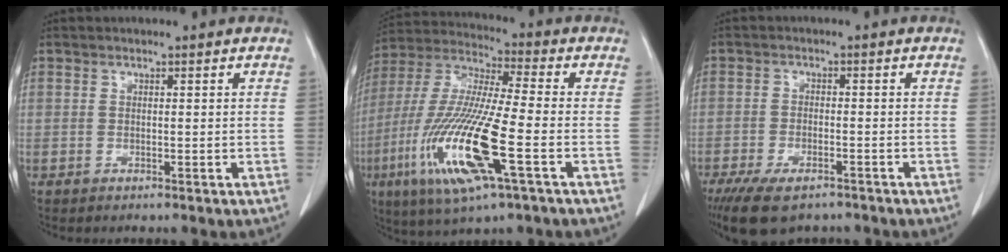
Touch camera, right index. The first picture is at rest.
{"total": 18.8, "force": [-6.0, 1.9, 17.7], "torque": [-0.380, -0.026, -0.112]}
{"total": 9.0, "force": [-6.7, 3.3, 5.0], "torque": [-0.084, -0.011, -0.105]}